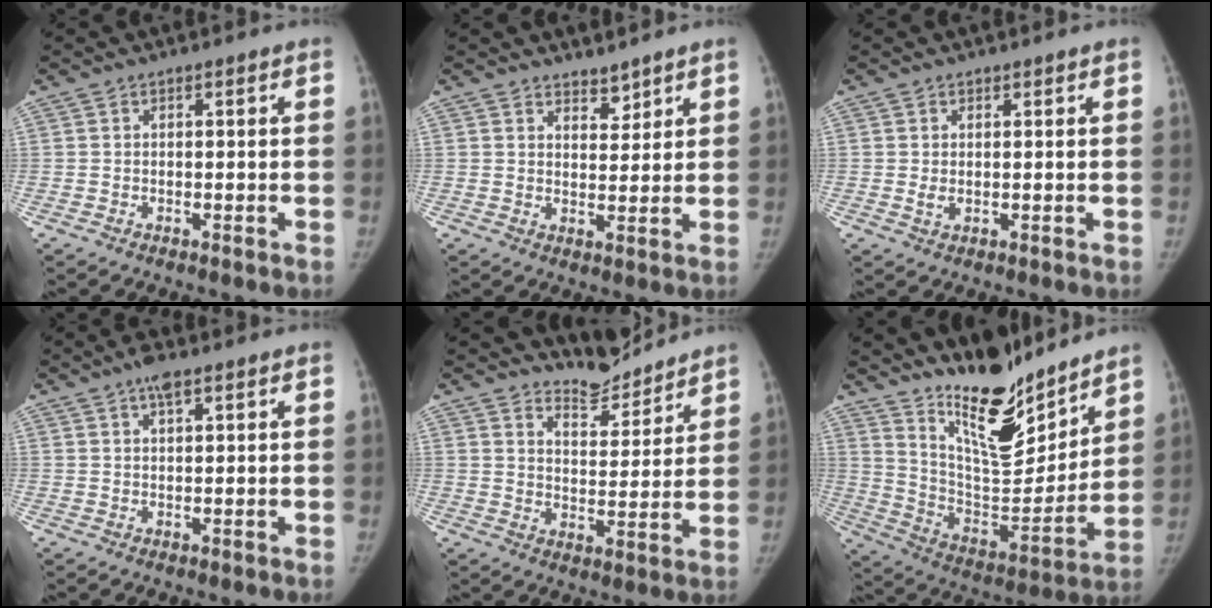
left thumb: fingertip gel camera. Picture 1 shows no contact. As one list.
[{"total": 3.4, "force": [3.0, 1.4, 0.6], "torque": [0.012, -0.027, 0.048]}, {"total": 1.1, "force": [0.4, 0.8, 0.7], "torque": [-0.009, -0.008, 0.010]}, {"total": 3.0, "force": [2.0, 1.0, 2.1], "torque": [-0.032, -0.001, 0.030]}, {"total": 7.8, "force": [7.6, 1.7, 0.2], "torque": [0.022, -0.068, 0.129]}, {"total": 18.9, "force": [15.3, 5.9, 9.4], "torque": [-0.101, -0.122, 0.262]}]